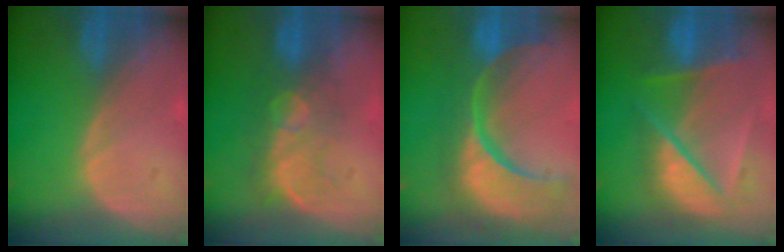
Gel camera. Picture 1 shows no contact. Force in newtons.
{"total": 7.7, "press": 7.4, "slide": 2.0}
{"total": 15.3, "press": 12.1, "slide": 9.4}
{"total": 9.7, "press": 8.4, "slide": 4.9}